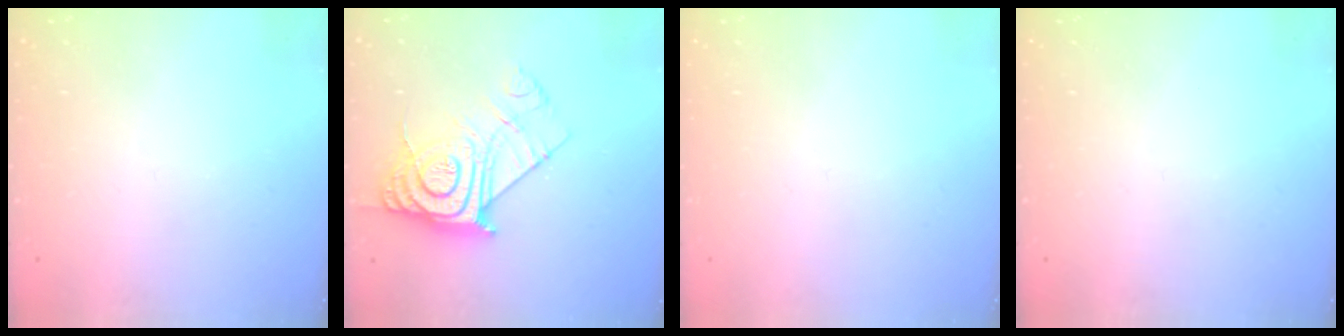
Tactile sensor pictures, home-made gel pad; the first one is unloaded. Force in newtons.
{"total": 15.3, "press": 15.2, "slide": 1.1}
{"total": 1.5, "press": 1.5, "slide": 0.1}
{"total": 0.0}